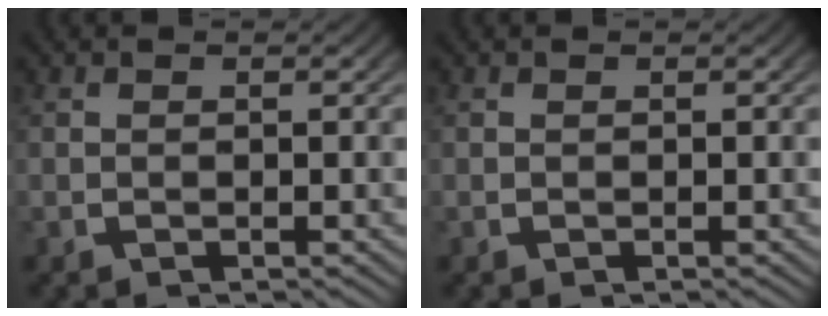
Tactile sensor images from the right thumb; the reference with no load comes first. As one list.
[{"total": 0.0}]